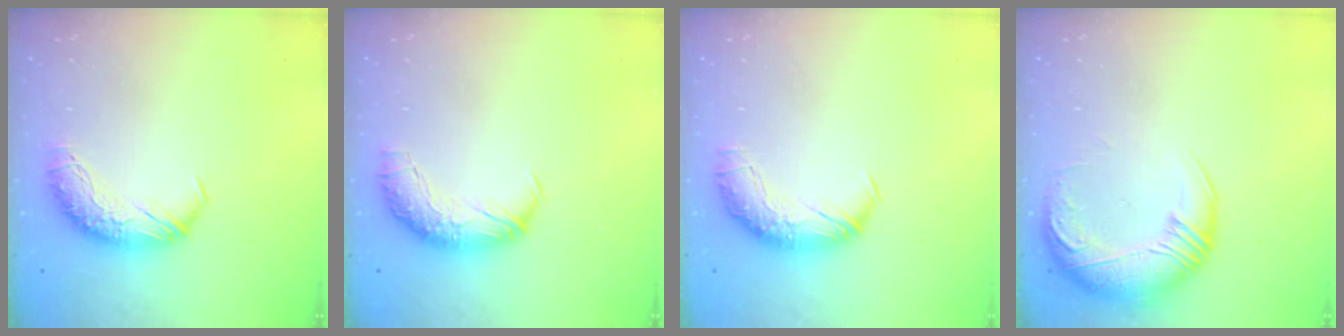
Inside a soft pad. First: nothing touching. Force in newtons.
{"total": 2.4, "press": 1.2, "slide": 2.1}
{"total": 1.7, "press": 0.7, "slide": 1.6}
{"total": 3.0, "press": 0.1, "slide": 3.0}